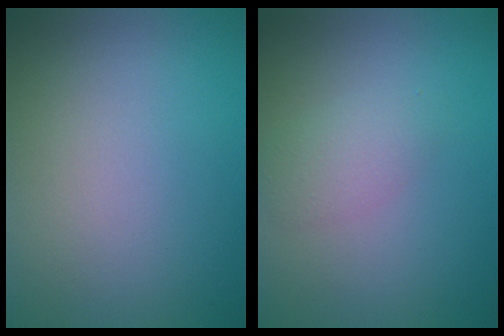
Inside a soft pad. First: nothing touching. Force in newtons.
{"total": 1.8, "press": 1.8, "slide": 0.1}